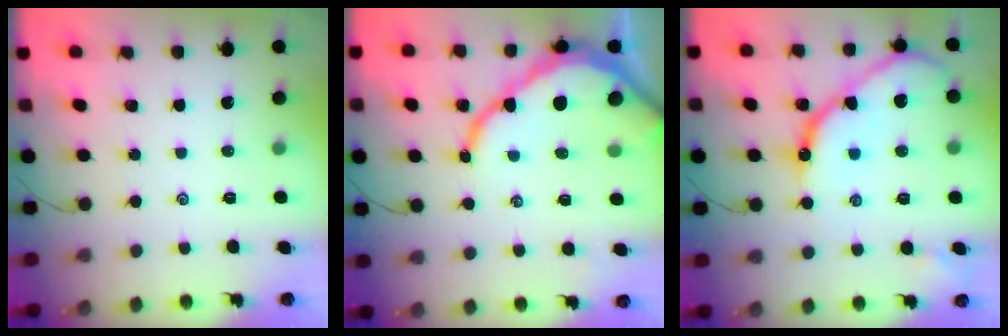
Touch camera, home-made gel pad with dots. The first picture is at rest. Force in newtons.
{"total": 13.8, "press": 13.7, "slide": 1.5}
{"total": 13.6, "press": 13.6, "slide": 0.6}